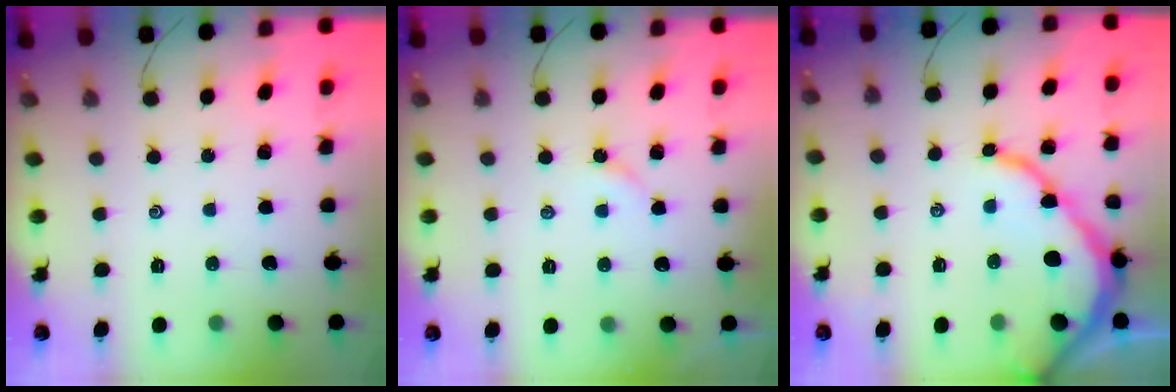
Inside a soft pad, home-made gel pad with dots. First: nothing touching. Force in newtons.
{"total": 2.2, "press": 2.2, "slide": 0.3}
{"total": 9.7, "press": 9.7, "slide": 1.3}